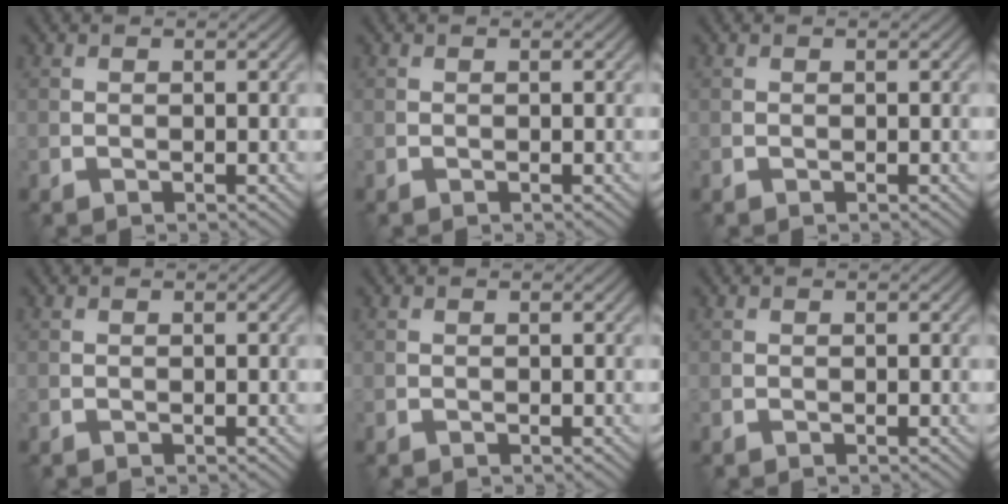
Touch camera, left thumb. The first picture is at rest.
{"total": 0.0}
{"total": 0.0}
{"total": 0.0}
{"total": 0.0}
{"total": 0.0}